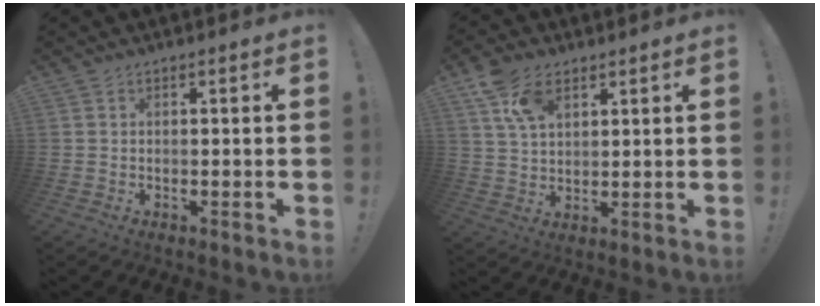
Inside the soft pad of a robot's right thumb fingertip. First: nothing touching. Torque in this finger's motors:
{"motor_torque": [0.31, 1.46, 0.44, 0.21, 0.02]}